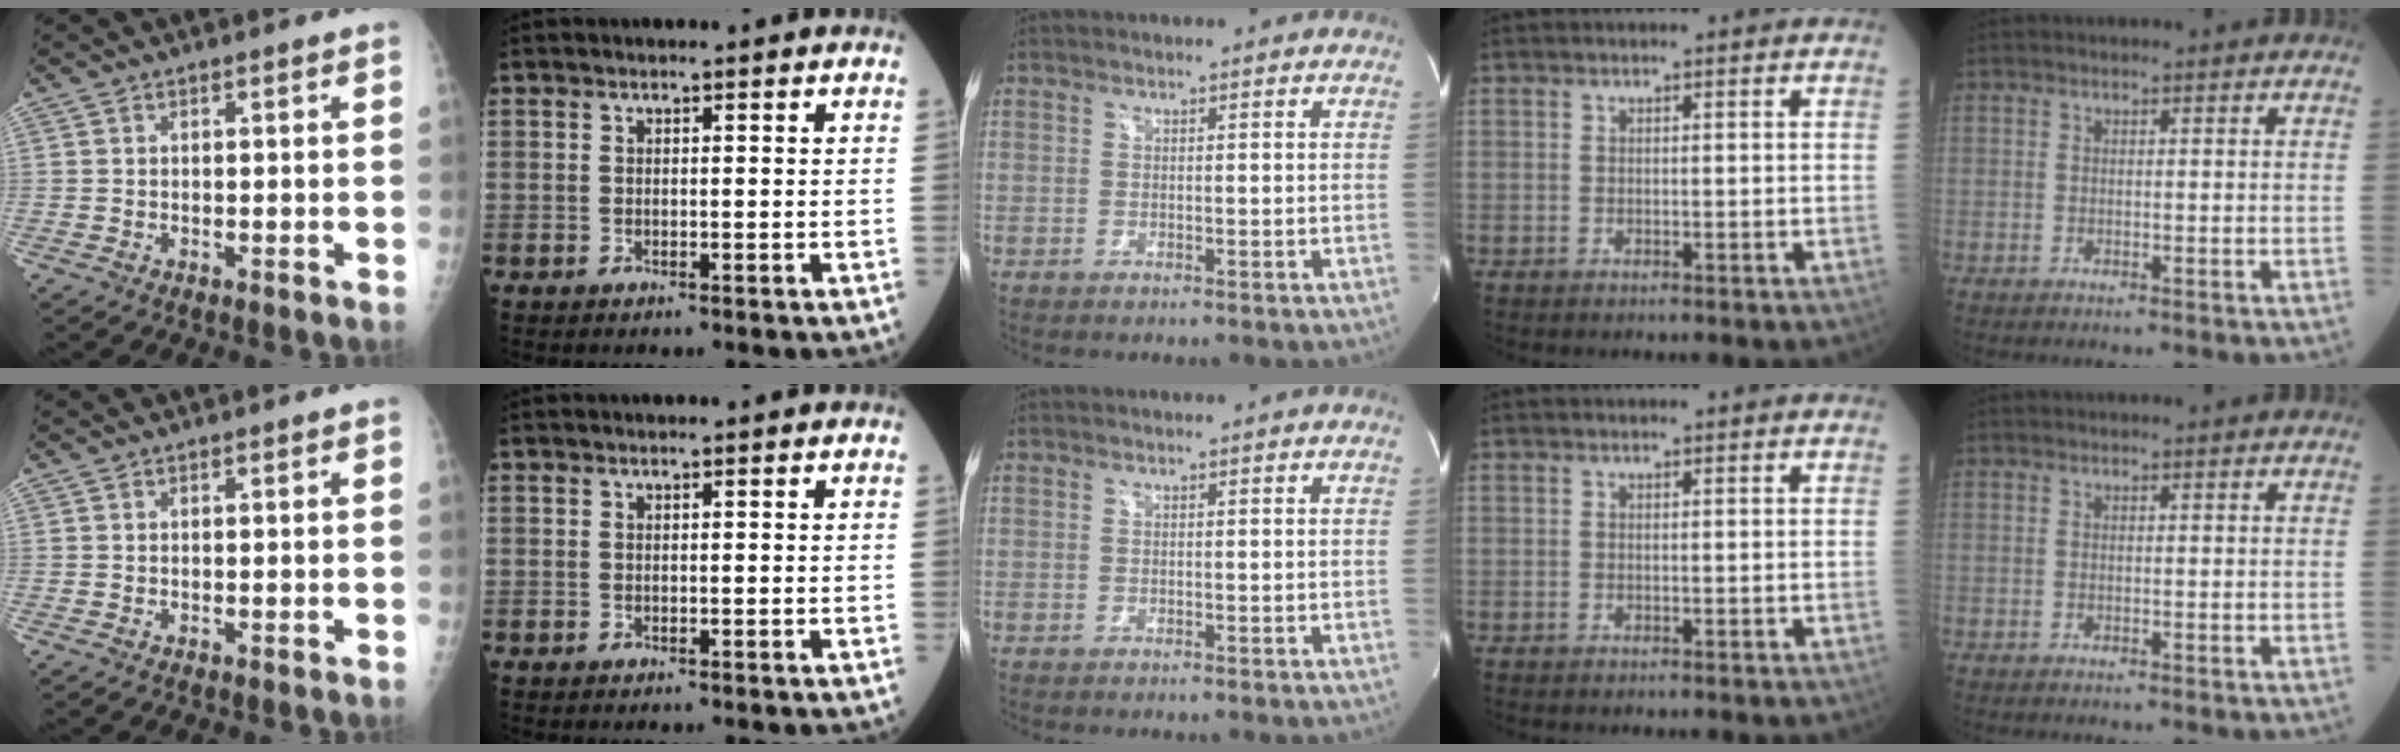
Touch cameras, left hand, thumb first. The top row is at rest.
{}